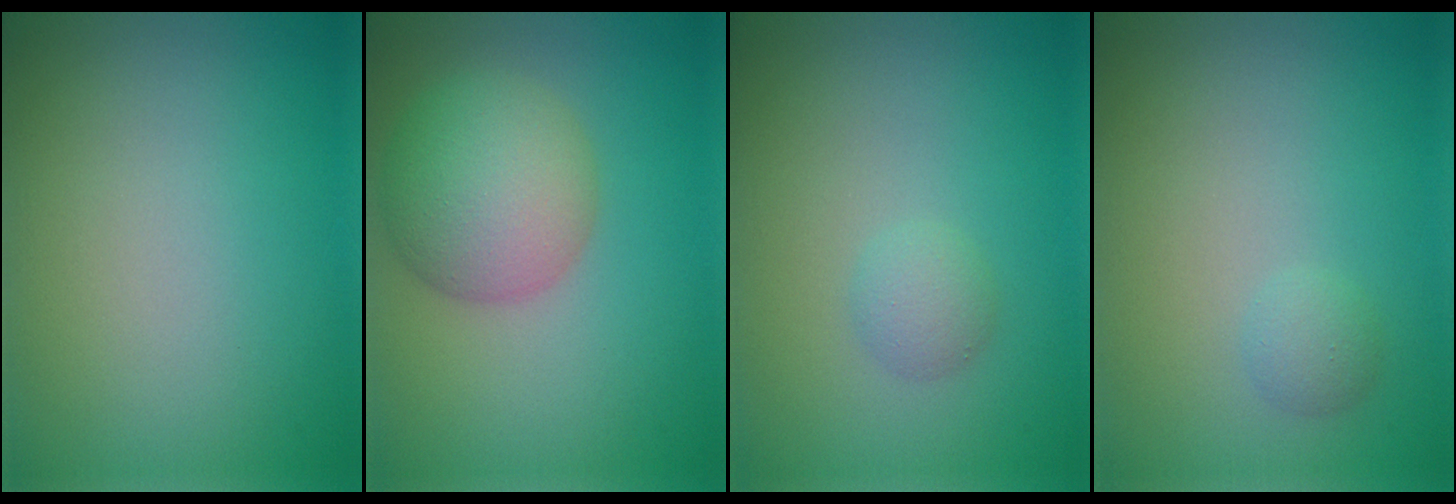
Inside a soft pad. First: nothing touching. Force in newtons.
{"total": 6.5, "press": 6.5, "slide": 0.2}
{"total": 1.4, "press": 1.4, "slide": 0.0}
{"total": 1.1, "press": 1.1, "slide": 0.1}